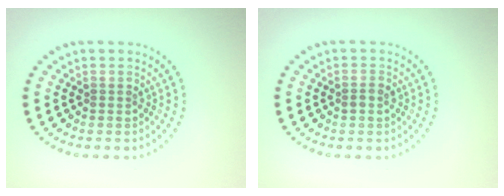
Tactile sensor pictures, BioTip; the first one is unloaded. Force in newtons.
{"total": 0.9, "press": 0.9, "slide": 0.2}